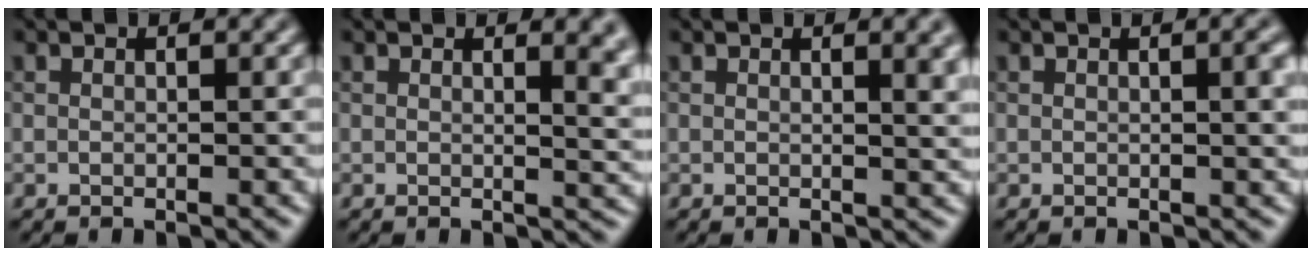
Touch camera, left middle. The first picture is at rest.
{"total": 4.3, "force": [1.7, 1.8, 3.5], "torque": [-0.020, 0.001, 0.023]}
{"total": 3.2, "force": [1.2, 1.2, 2.7], "torque": [-0.020, 0.003, 0.013]}
{"total": 2.8, "force": [0.4, 0.8, 2.6], "torque": [-0.028, 0.005, 0.003]}